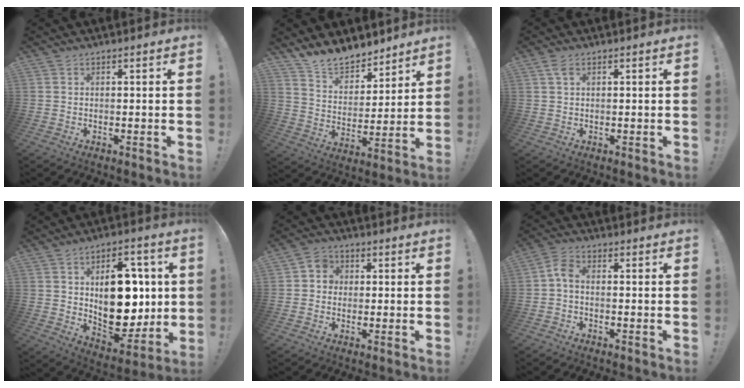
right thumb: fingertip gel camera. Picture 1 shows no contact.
{"total": 11.7, "force": [10.8, 4.1, 2.0], "torque": [-0.053, -0.089, 0.206]}
{"total": 2.3, "force": [1.0, 1.2, 1.6], "torque": [-0.029, 0.000, 0.016]}
{"total": 19.7, "force": [2.8, 12.8, 14.7], "torque": [-0.216, -0.014, 0.060]}
{"total": 4.9, "force": [0.3, 4.5, 1.9], "torque": [-0.028, 0.009, 0.007]}
{"total": 4.3, "force": [-0.6, 2.4, 3.5], "torque": [-0.075, 0.006, -0.012]}